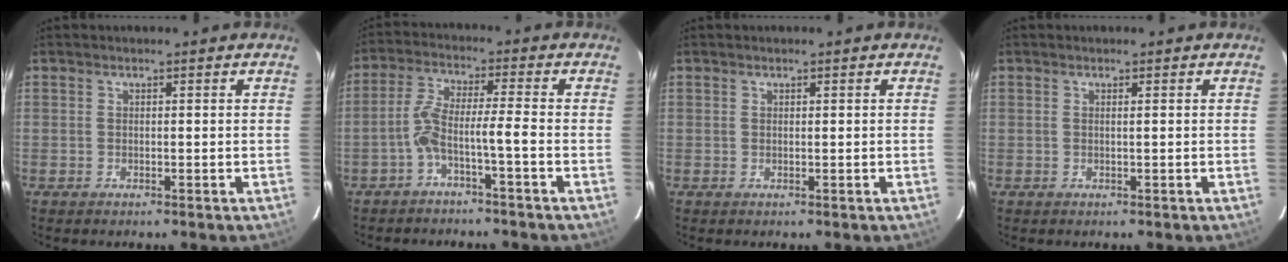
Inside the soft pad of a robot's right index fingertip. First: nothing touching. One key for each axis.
{"total": 5.1, "fx": -2.5, "fy": -0.5, "fz": 4.5, "tx": -0.092, "ty": 0.023, "tz": -0.047}
{"total": 0.0}
{"total": 0.0}